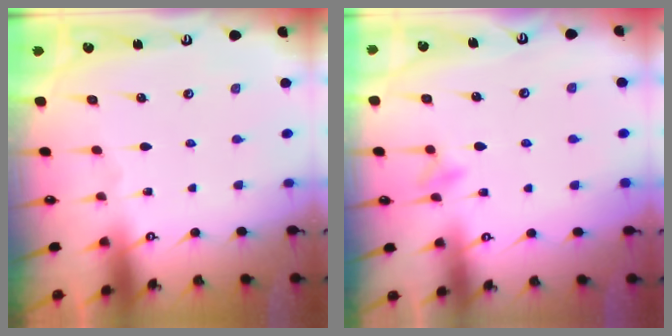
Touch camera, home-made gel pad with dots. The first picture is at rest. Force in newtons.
{"total": 7.3, "press": 7.2, "slide": 0.7}